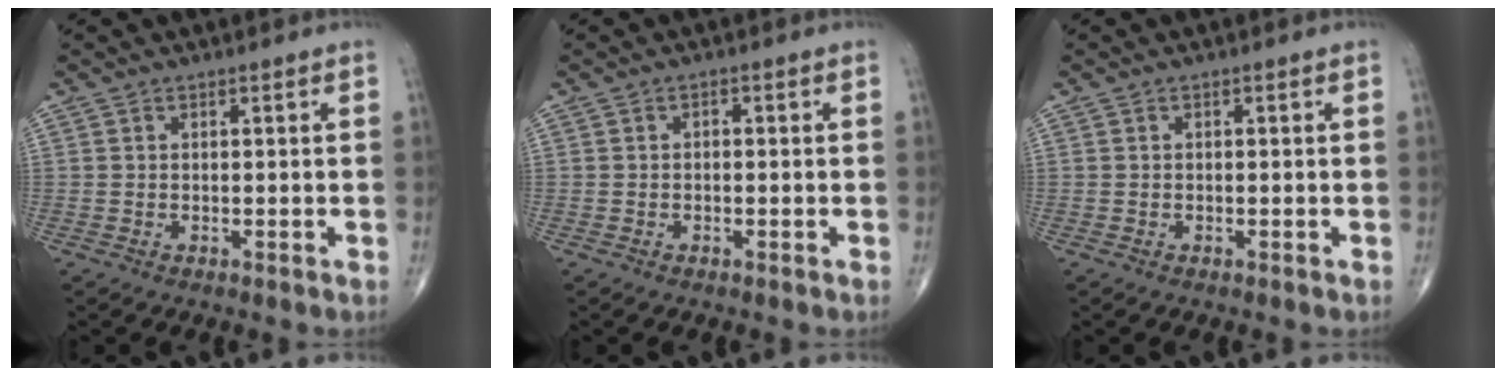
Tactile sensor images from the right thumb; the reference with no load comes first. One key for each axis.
{"total": 0.9, "fx": -0.1, "fy": 0.6, "fz": 0.6, "tx": -0.005, "ty": 0.004, "tz": -0.005}
{"total": 0.0}